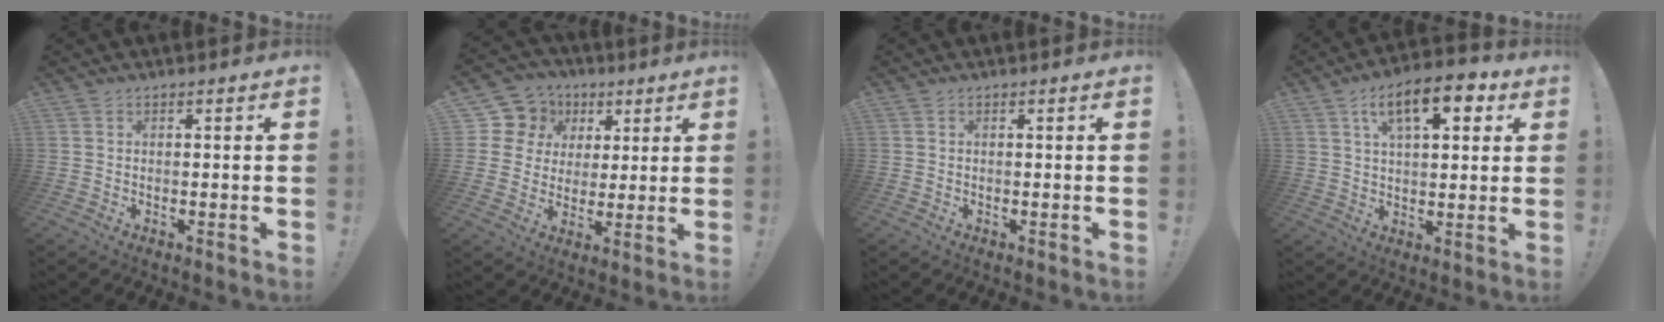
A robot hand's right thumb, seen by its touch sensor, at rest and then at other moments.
{"total": 10.6, "force": [4.0, 9.3, 3.1], "torque": [-0.050, -0.023, 0.085]}
{"total": 0.0}
{"total": 13.3, "force": [5.6, 5.9, 10.5], "torque": [-0.155, -0.008, 0.091]}